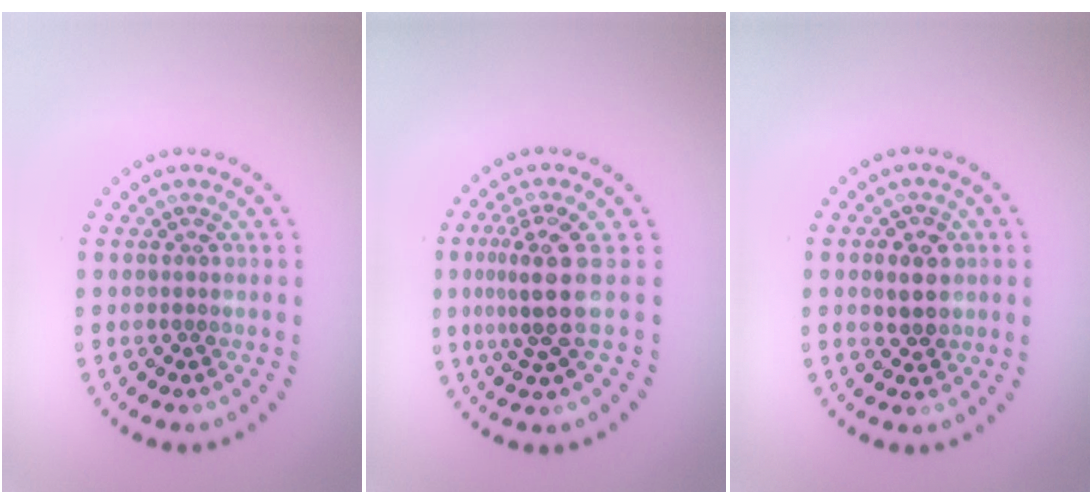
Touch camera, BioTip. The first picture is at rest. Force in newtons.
{"total": 4.0, "press": 3.1, "slide": 2.5}
{"total": 2.8, "press": 2.8, "slide": 0.5}